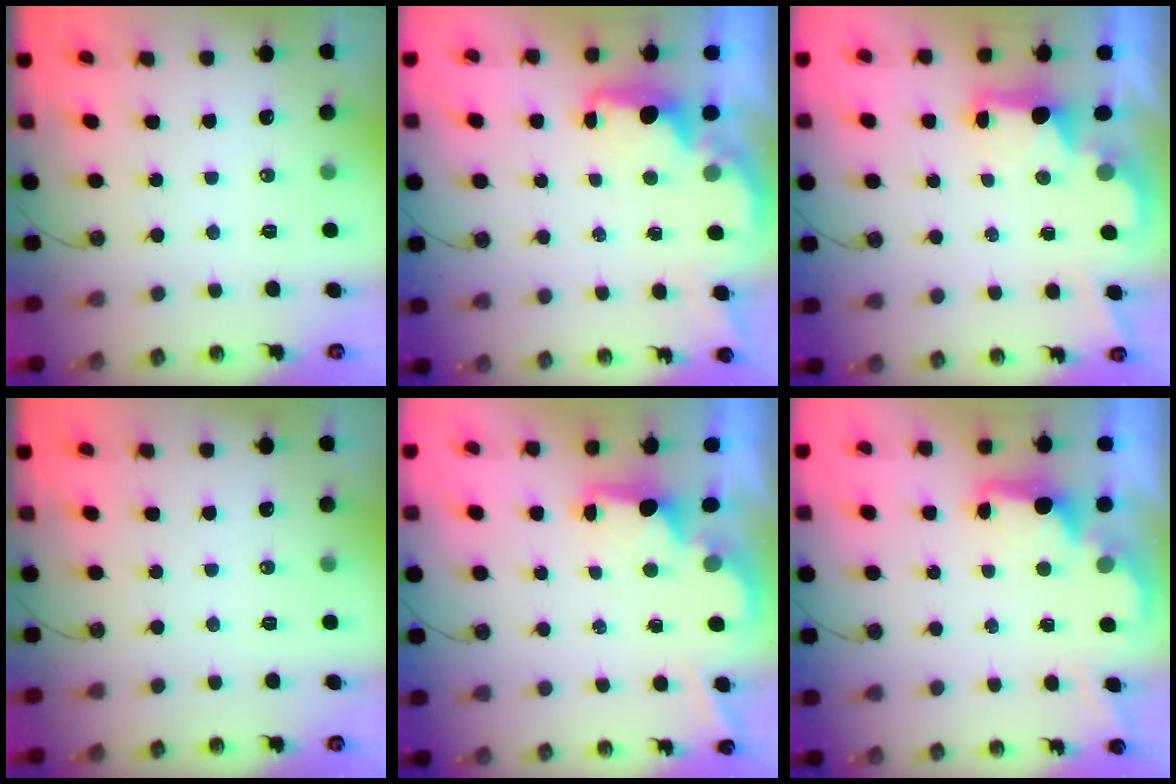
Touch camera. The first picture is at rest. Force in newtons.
{"total": 2.2, "press": 2.0, "slide": 0.8}
{"total": 2.1, "press": 1.9, "slide": 0.8}
{"total": 0.0}
{"total": 2.0, "press": 2.0, "slide": 0.6}
{"total": 2.5, "press": 2.4, "slide": 0.6}